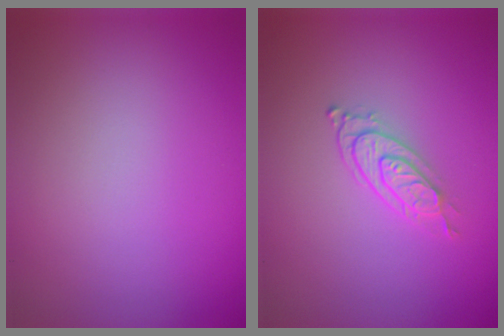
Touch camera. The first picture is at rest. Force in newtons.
{"total": 2.7, "press": 2.1, "slide": 1.7}